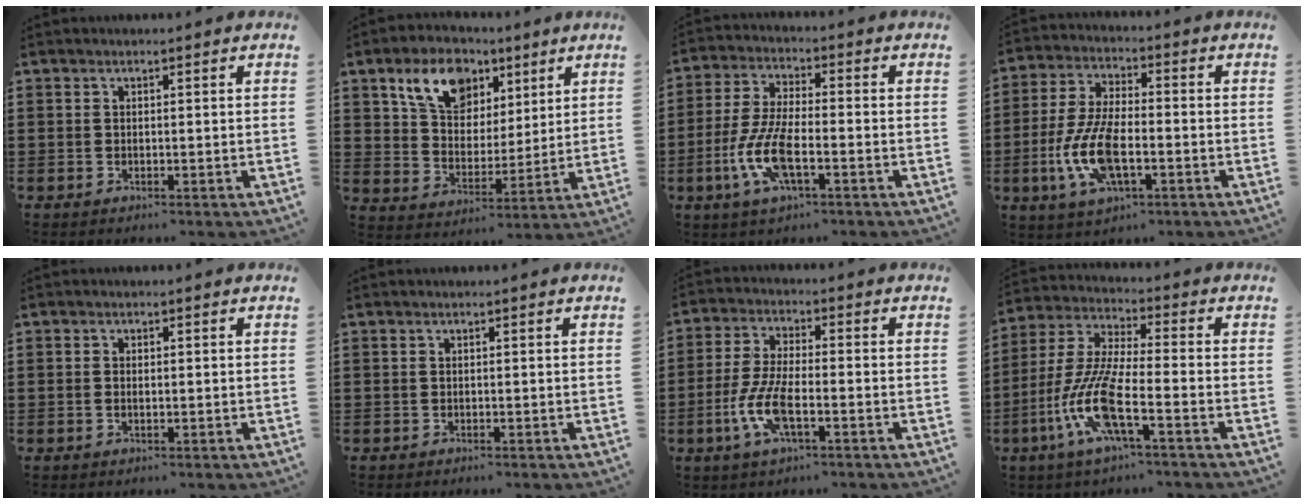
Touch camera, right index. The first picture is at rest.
{"total": 9.6, "force": [5.6, 6.2, 4.6], "torque": [-0.099, 0.002, 0.101]}
{"total": 8.8, "force": [-3.3, 2.7, 7.7], "torque": [-0.182, -0.016, -0.066]}
{"total": 10.5, "force": [-3.0, 4.3, 9.1], "torque": [-0.212, -0.014, -0.059]}
{"total": 0.8, "force": [-0.1, 0.3, 0.8], "torque": [-0.016, -0.002, -0.001]}
{"total": 0.0}
{"total": 7.5, "force": [-2.9, 2.1, 6.6], "torque": [-0.158, -0.019, -0.059]}
{"total": 11.3, "force": [-4.9, 2.3, 9.9], "torque": [-0.242, -0.021, -0.102]}